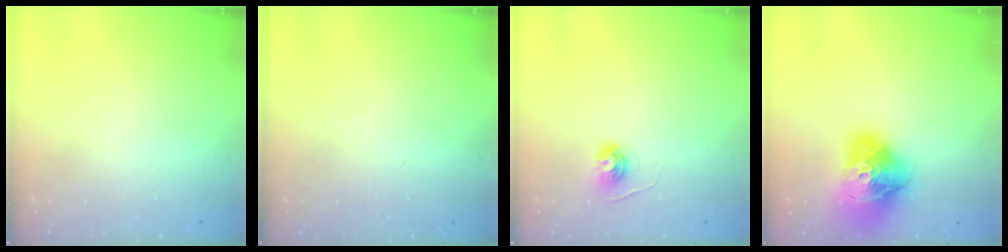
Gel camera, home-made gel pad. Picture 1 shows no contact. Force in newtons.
{"total": 0.9, "press": 0.9, "slide": 0.1}
{"total": 5.0, "press": 5.0, "slide": 0.4}
{"total": 19.4, "press": 19.3, "slide": 2.3}